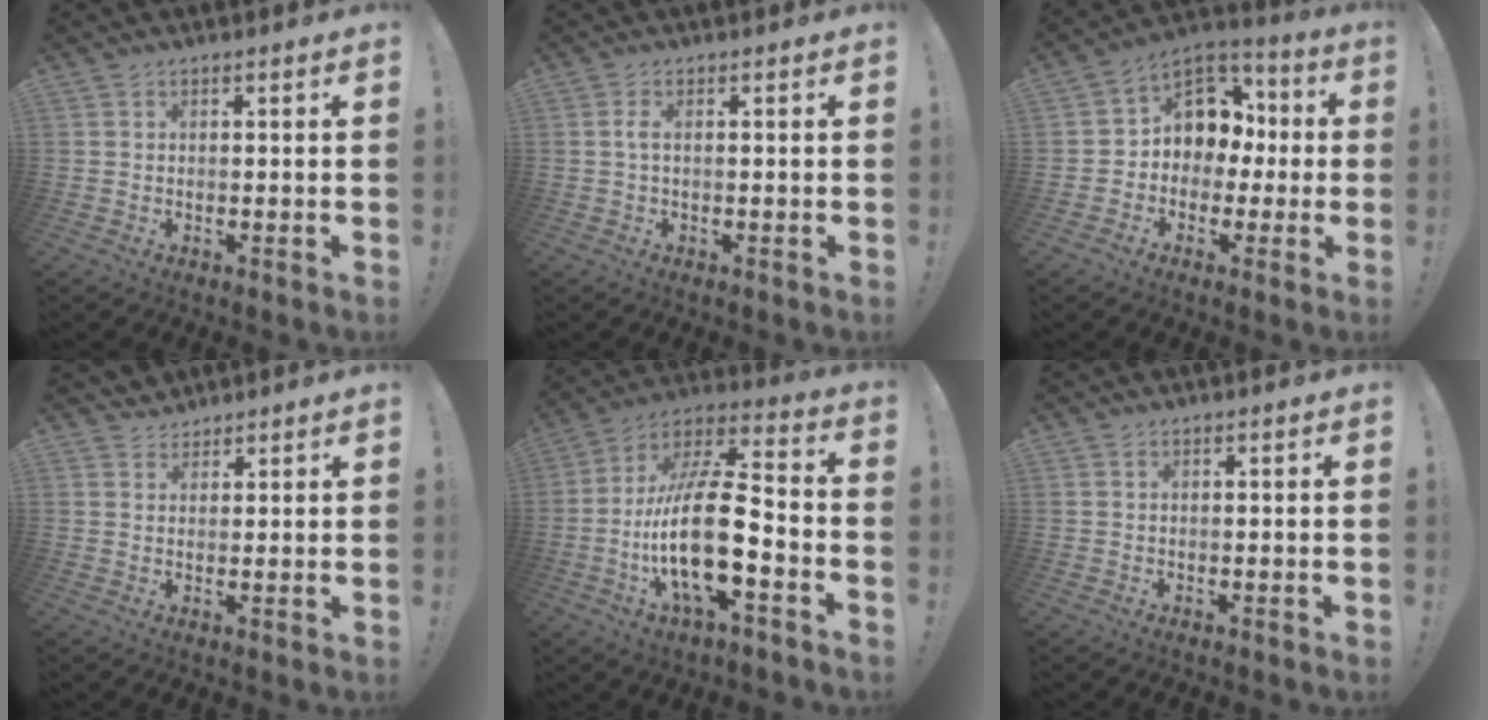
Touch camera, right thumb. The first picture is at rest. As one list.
[{"total": 1.9, "force": [-0.1, 0.4, 1.8], "torque": [-0.039, 0.006, -0.003]}, {"total": 9.6, "force": [1.2, 8.7, 3.8], "torque": [-0.046, -0.010, 0.032]}, {"total": 3.4, "force": [2.9, 1.7, 0.1], "torque": [0.004, -0.017, 0.054]}, {"total": 22.7, "force": [-4.9, 8.4, 20.5], "torque": [-0.396, 0.021, -0.083]}, {"total": 0.0}]